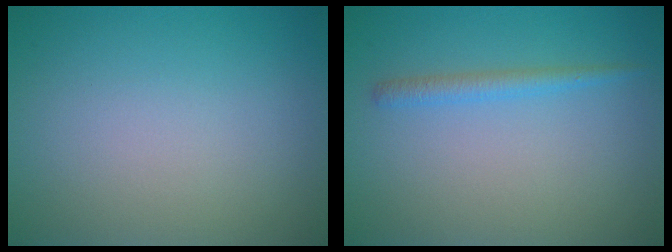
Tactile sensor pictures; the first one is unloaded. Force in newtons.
{"total": 1.5, "press": 1.5, "slide": 0.1}